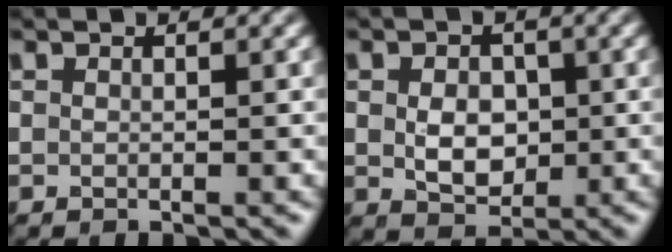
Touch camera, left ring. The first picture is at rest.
{"total": 3.5, "force": [0.0, 2.5, 2.4], "torque": [-0.044, -0.005, -0.001]}